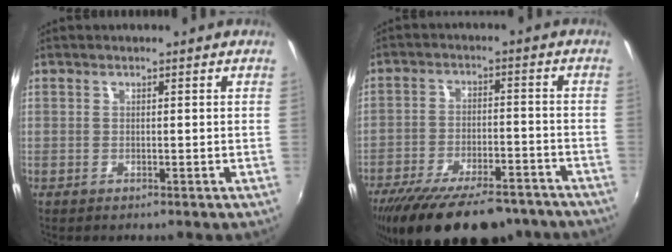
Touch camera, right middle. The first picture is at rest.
{"total": 21.3, "force": [-17.1, 6.8, 10.8], "torque": [-0.204, -0.032, -0.244]}